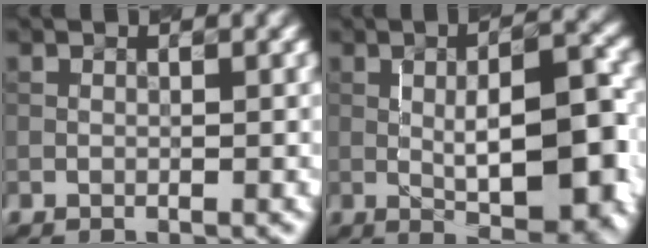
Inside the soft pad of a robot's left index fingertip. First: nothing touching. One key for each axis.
{"total": 9.2, "fx": -0.8, "fy": 3.0, "fz": 8.6, "tx": -0.116, "ty": 0.004, "tz": -0.012}